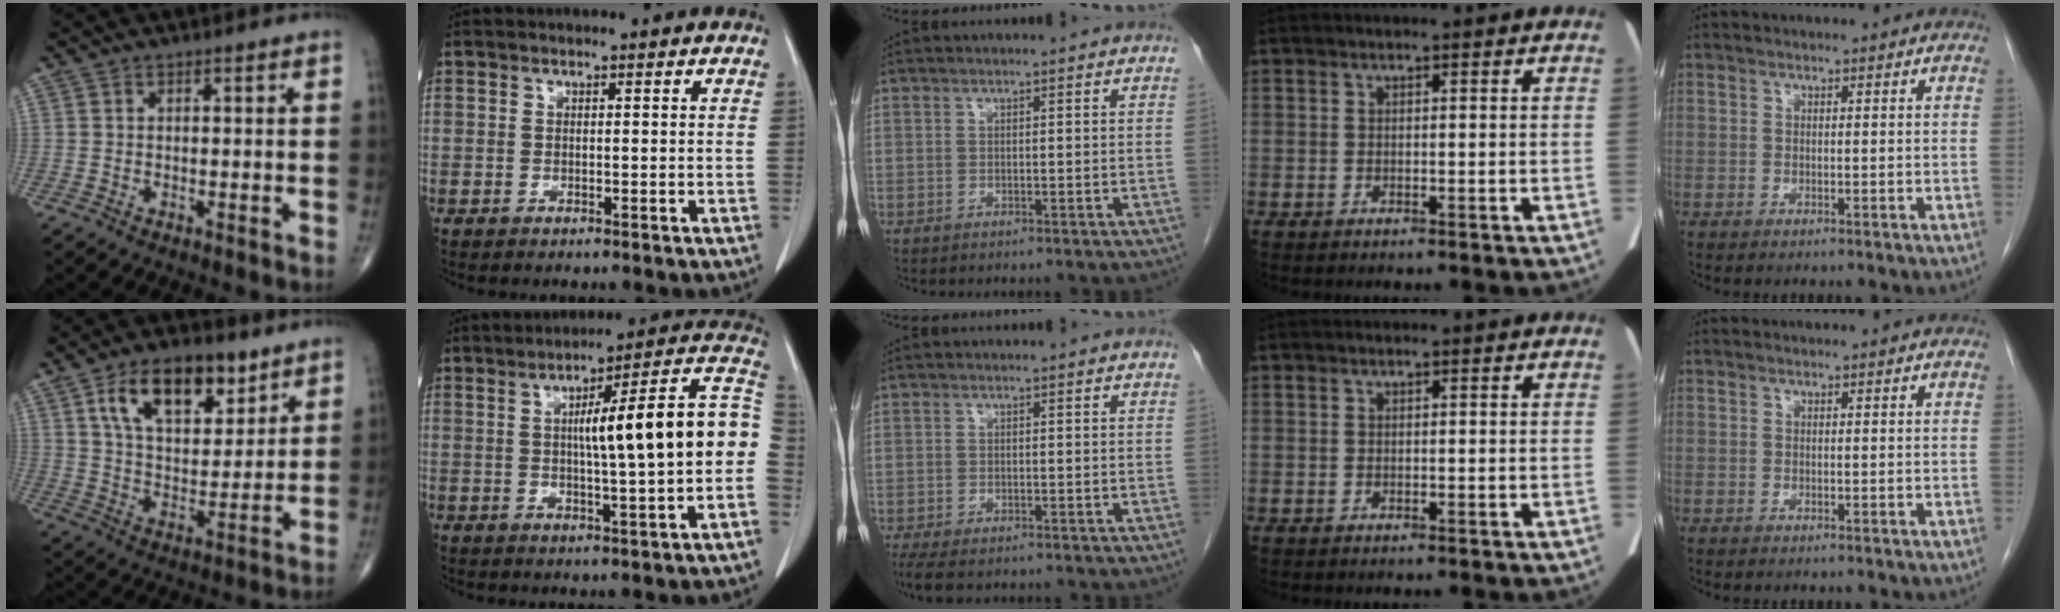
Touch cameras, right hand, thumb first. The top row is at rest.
{"thumb": {"total": 16.2, "force": [8.3, 8.5, 11.0], "torque": [-0.143, -0.033, 0.147]}, "index": {"total": 16.9, "force": [0.4, 1.0, 16.9], "torque": [-0.234, 0.036, 0.002]}, "middle": {"total": 6.3, "force": [-5.0, 2.1, 3.2], "torque": [-0.058, -0.015, -0.080]}}